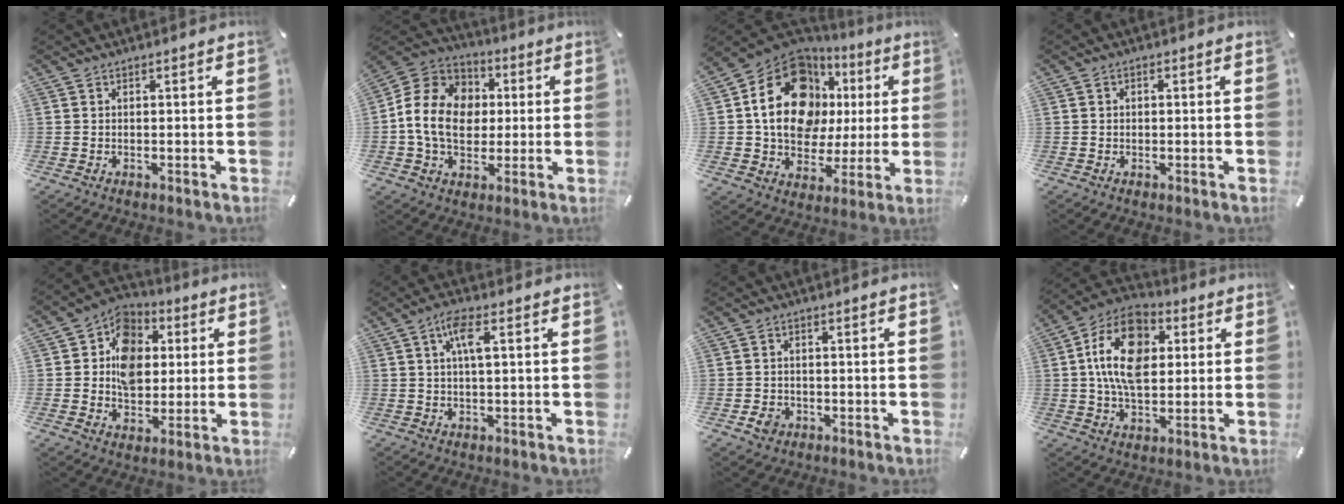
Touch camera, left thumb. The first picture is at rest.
{"total": 14.7, "force": [-0.4, 12.4, 7.9], "torque": [-0.181, 0.026, -0.008]}
{"total": 20.1, "force": [6.0, 15.0, 11.9], "torque": [-0.205, -0.039, 0.105]}
{"total": 0.9, "force": [-0.1, 0.8, 0.4], "torque": [-0.006, 0.006, -0.004]}
{"total": 11.9, "force": [0.8, 10.1, 6.2], "torque": [-0.101, 0.004, 0.015]}
{"total": 5.2, "force": [1.2, 1.3, 4.9], "torque": [-0.090, 0.003, 0.016]}
{"total": 3.5, "force": [-1.4, 2.9, 1.2], "torque": [-0.017, 0.000, -0.028]}
{"total": 15.8, "force": [2.8, 10.5, 11.4], "torque": [-0.226, 0.009, 0.047]}